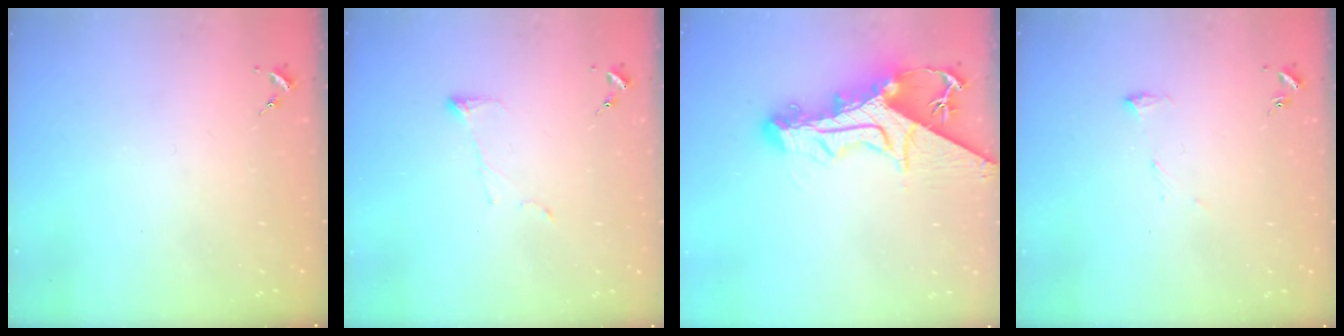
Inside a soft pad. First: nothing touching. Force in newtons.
{"total": 5.8, "press": 5.8, "slide": 0.7}
{"total": 19.0, "press": 18.9, "slide": 2.1}
{"total": 6.5, "press": 6.5, "slide": 0.7}